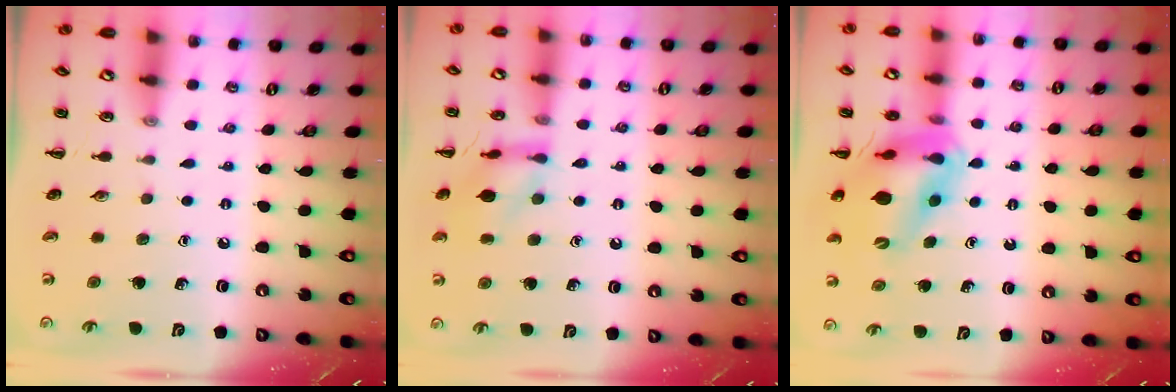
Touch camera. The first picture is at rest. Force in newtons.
{"total": 11.1, "press": 11.1, "slide": 0.7}
{"total": 14.5, "press": 13.9, "slide": 4.2}